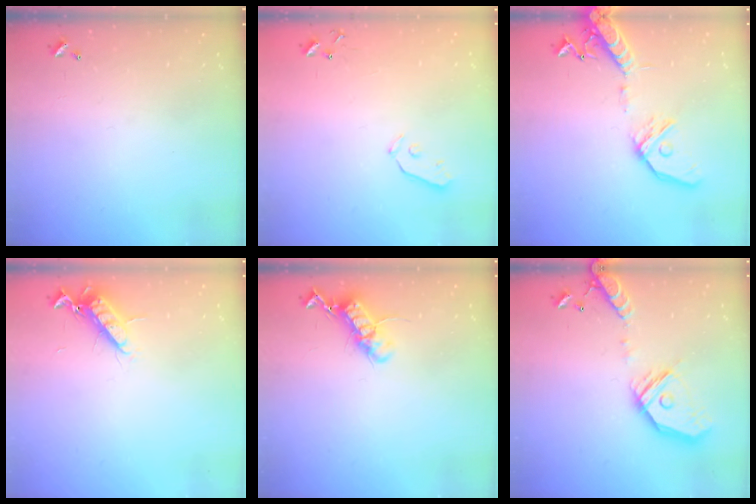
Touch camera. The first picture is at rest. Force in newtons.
{"total": 3.4, "press": 3.4, "slide": 0.5}
{"total": 16.0, "press": 15.7, "slide": 3.1}
{"total": 11.1, "press": 11.1, "slide": 1.3}
{"total": 12.5, "press": 12.5, "slide": 0.4}
{"total": 18.8, "press": 18.6, "slide": 3.0}